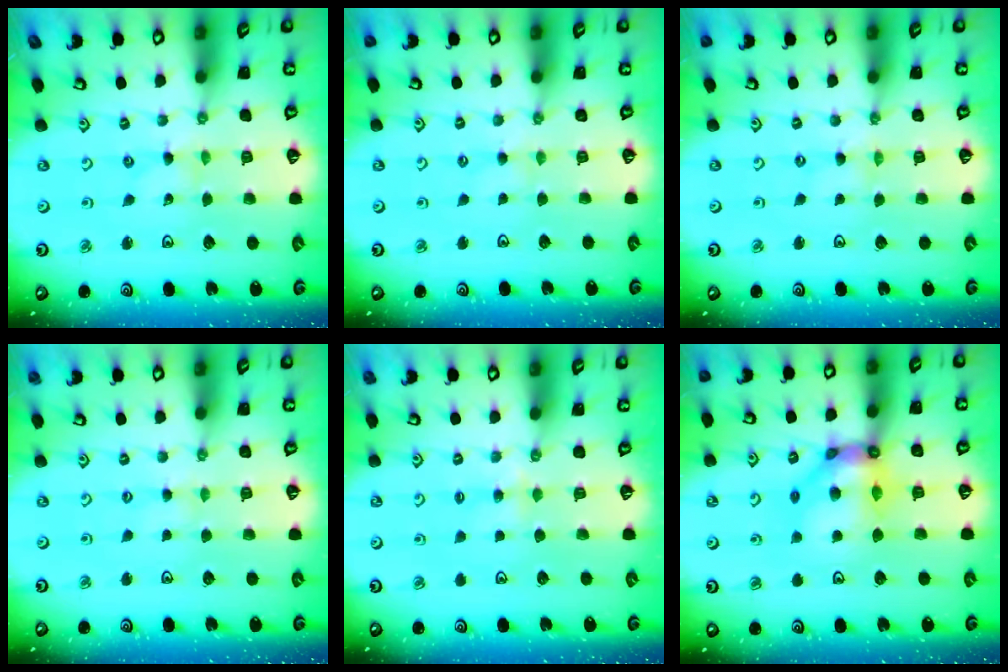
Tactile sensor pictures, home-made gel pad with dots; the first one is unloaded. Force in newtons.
{"total": 1.1, "press": 1.1, "slide": 0.4}
{"total": 0.0}
{"total": 1.5, "press": 1.5, "slide": 0.3}
{"total": 4.0, "press": 4.0, "slide": 0.7}
{"total": 12.3, "press": 12.3, "slide": 1.2}